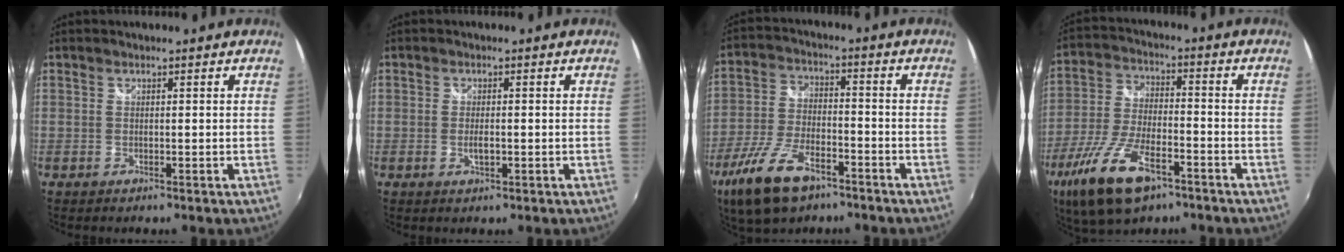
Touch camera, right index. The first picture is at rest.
{"total": 2.1, "force": [-0.5, 0.8, 1.9], "torque": [-0.035, -0.004, -0.008]}
{"total": 14.2, "force": [-9.0, 6.2, 9.0], "torque": [-0.203, -0.022, -0.167]}
{"total": 16.3, "force": [-9.6, 6.5, 11.4], "torque": [-0.247, -0.034, -0.178]}